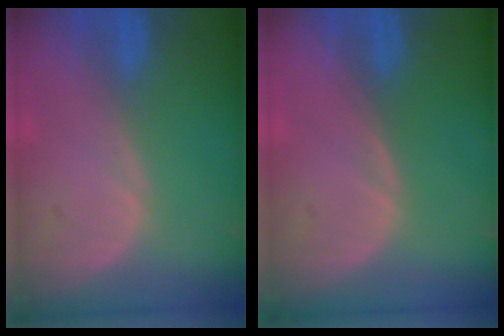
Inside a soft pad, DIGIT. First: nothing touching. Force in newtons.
{"total": 0.0}